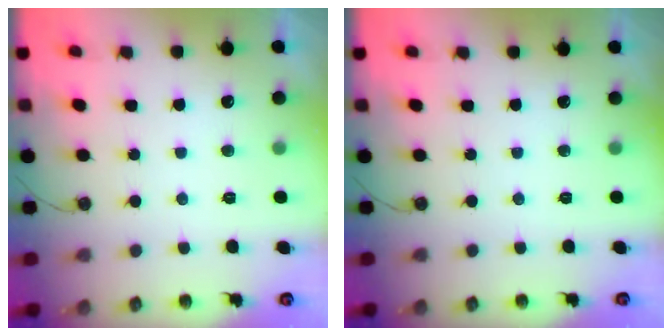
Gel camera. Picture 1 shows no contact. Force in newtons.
{"total": 0.0}